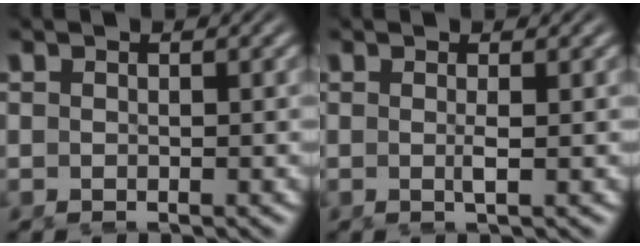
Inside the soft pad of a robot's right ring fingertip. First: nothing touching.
{"total": 1.2, "force": [-0.1, -0.8, 0.9], "torque": [-0.015, -0.007, 0.001]}